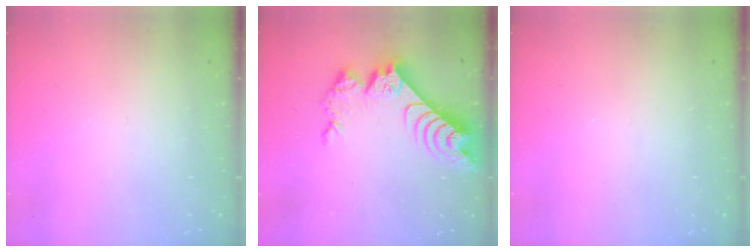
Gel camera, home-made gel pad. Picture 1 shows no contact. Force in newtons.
{"total": 9.9, "press": 9.9, "slide": 0.8}
{"total": 0.0}